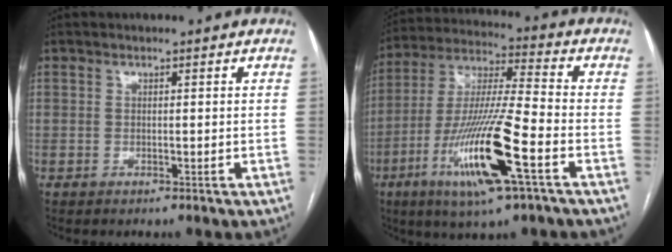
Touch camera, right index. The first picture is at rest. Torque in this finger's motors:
{"motor_torque": [2.14, 0.00, 1.05, 0.21]}